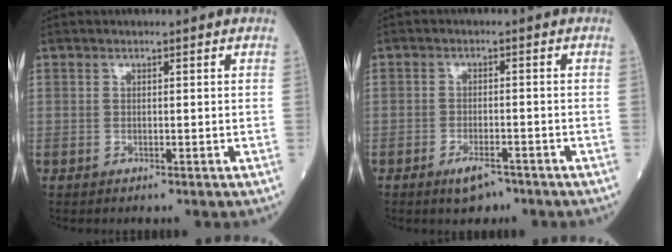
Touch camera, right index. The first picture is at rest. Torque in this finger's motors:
{"motor_torque": [0.19, -0.19, 0.17, 0.03]}